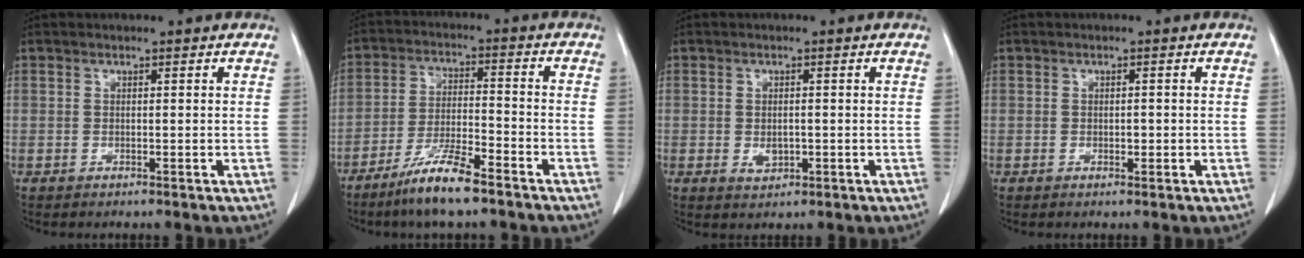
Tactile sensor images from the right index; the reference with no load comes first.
{"total": 9.0, "force": [-6.6, 0.8, 6.1], "torque": [-0.122, -0.014, -0.125]}
{"total": 2.5, "force": [-0.5, 1.8, 1.8], "torque": [-0.030, 0.000, 0.002]}
{"total": 1.2, "force": [-0.2, 0.7, 0.9], "torque": [-0.015, 0.001, 0.000]}